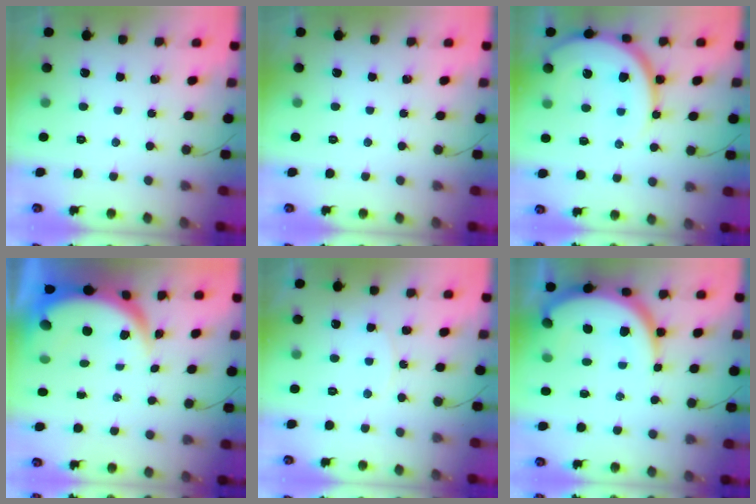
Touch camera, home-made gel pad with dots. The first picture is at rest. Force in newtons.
{"total": 0.0}
{"total": 15.4, "press": 15.3, "slide": 1.7}
{"total": 8.3, "press": 8.3, "slide": 0.6}
{"total": 4.0, "press": 3.9, "slide": 0.4}
{"total": 13.0, "press": 12.9, "slide": 1.5}